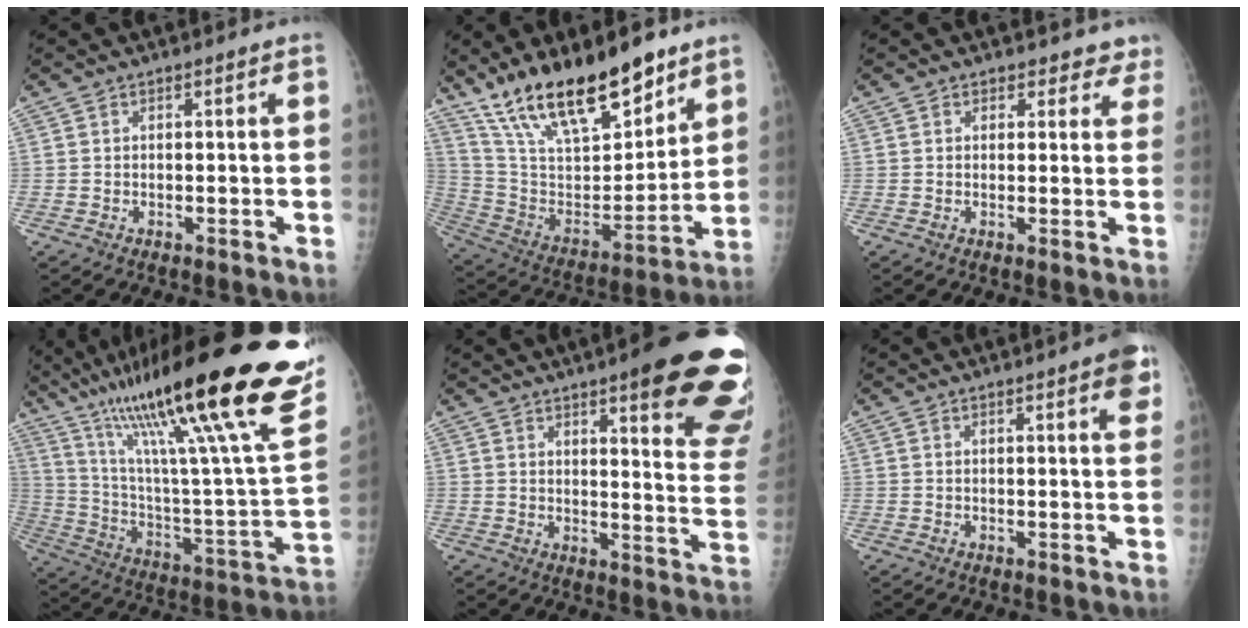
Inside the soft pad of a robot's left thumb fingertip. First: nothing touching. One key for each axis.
{"total": 23.6, "fx": 16.8, "fy": 8.3, "fz": 14.4, "tx": -0.209, "ty": -0.071, "tz": 0.303}
{"total": 4.2, "fx": 3.5, "fy": 2.4, "fz": -0.3, "tx": 0.045, "ty": -0.018, "tz": 0.020}
{"total": 37.1, "fx": 23.7, "fy": 4.9, "fz": 28.1, "tx": -0.395, "ty": -0.056, "tz": 0.378}
{"total": 23.2, "fx": 14.1, "fy": 4.7, "fz": 17.8, "tx": -0.179, "ty": -0.057, "tz": 0.172}
{"total": 5.2, "fx": 2.7, "fy": 1.0, "fz": 4.3, "tx": -0.041, "ty": -0.006, "tz": 0.027}